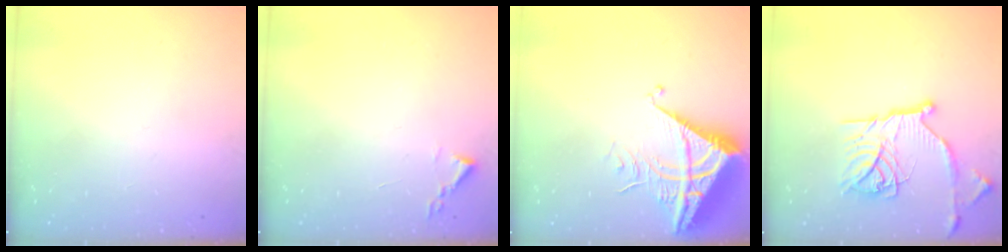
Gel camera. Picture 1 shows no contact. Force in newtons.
{"total": 1.9, "press": 1.8, "slide": 0.3}
{"total": 7.0, "press": 7.0, "slide": 0.8}
{"total": 19.1, "press": 19.0, "slide": 1.7}